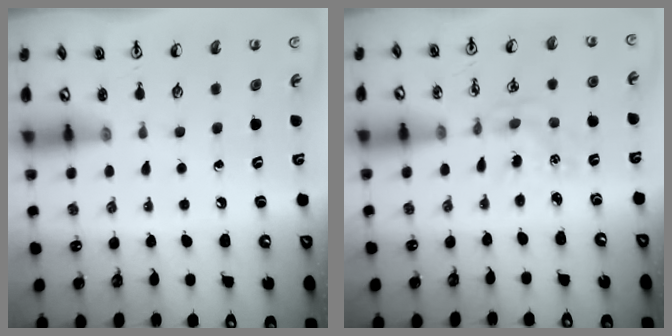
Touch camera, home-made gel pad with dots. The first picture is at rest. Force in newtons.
{"total": 1.0, "press": 1.0, "slide": 0.1}